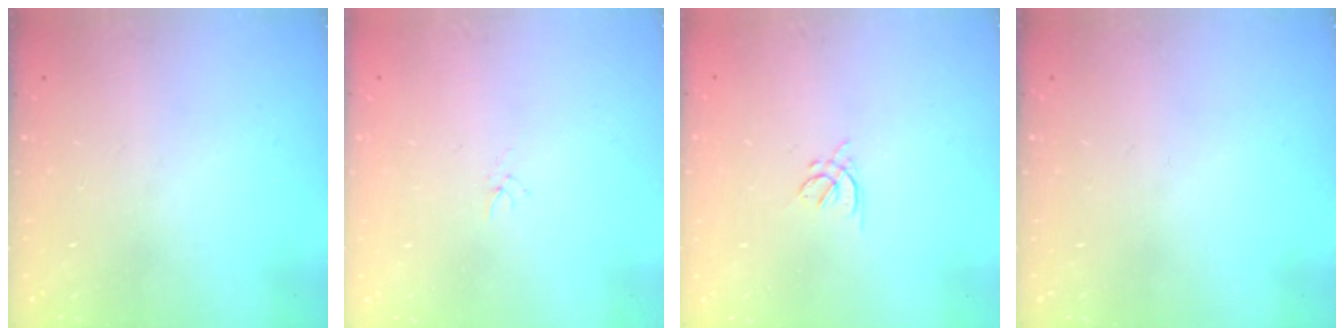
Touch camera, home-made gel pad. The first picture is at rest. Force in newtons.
{"total": 1.0, "press": 1.0, "slide": 0.3}
{"total": 2.8, "press": 2.8, "slide": 0.7}
{"total": 0.0}